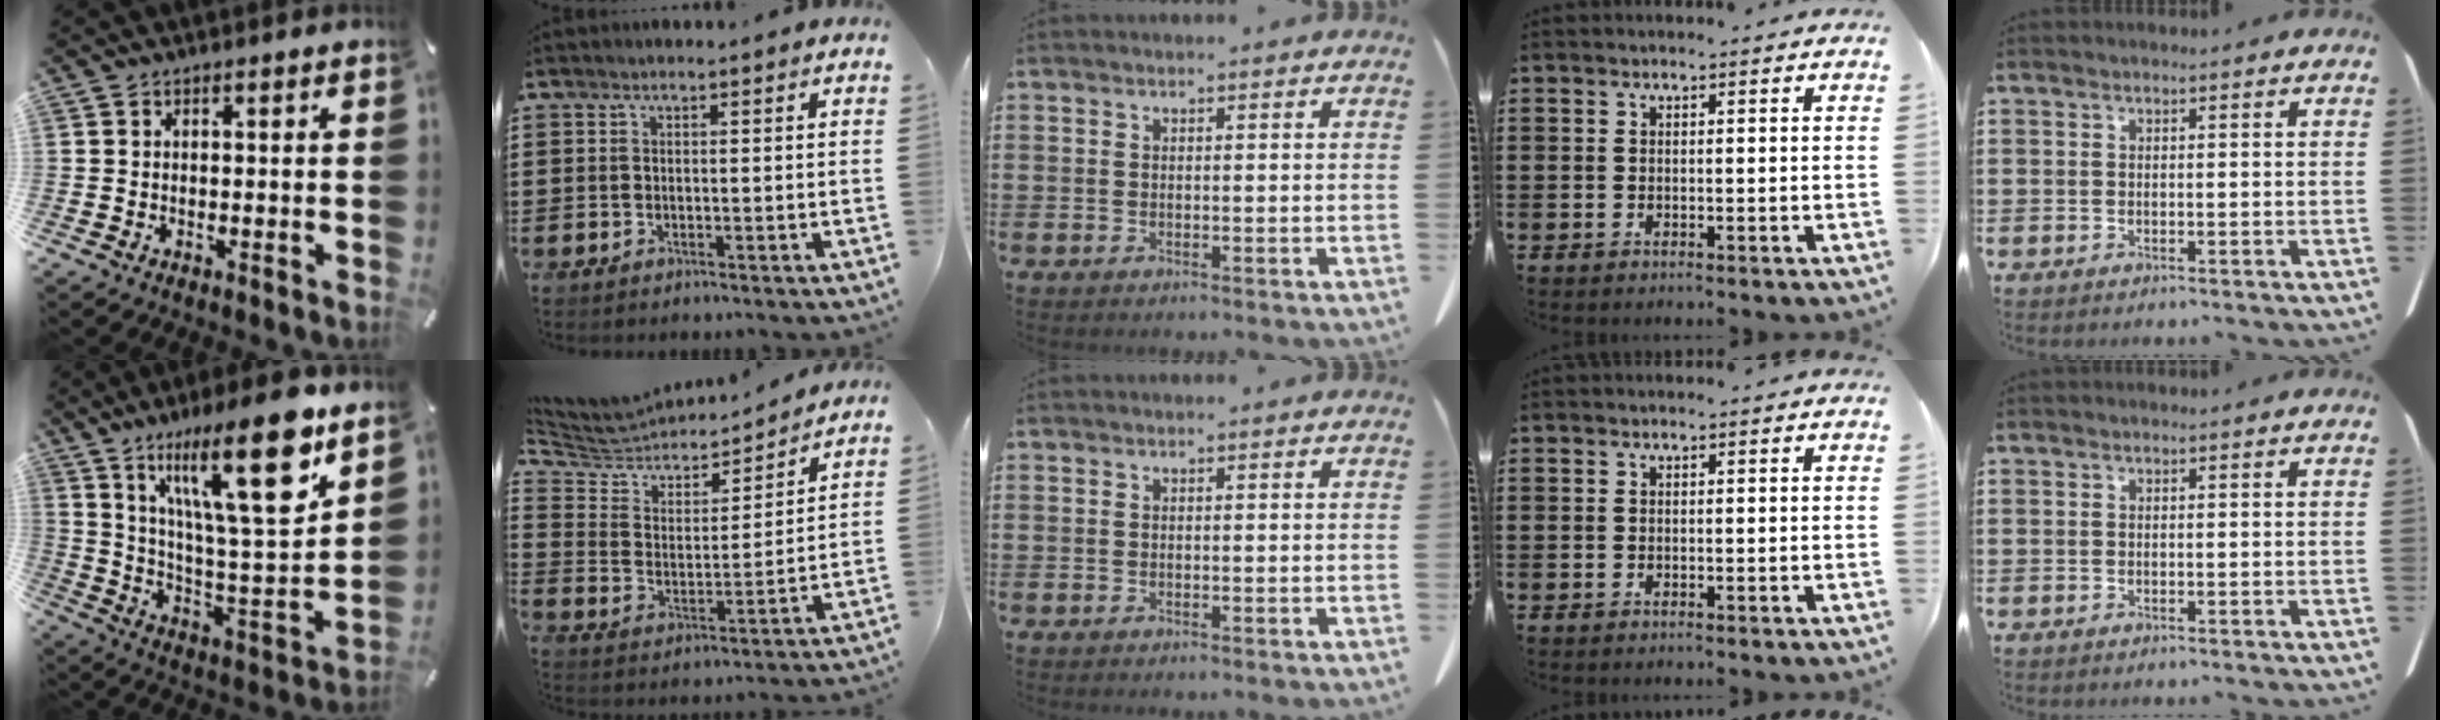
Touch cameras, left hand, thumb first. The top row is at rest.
{"thumb": {"total": 22.7, "force": [14.0, 5.5, 17.0], "torque": [-0.285, -0.084, 0.217]}, "index": {"total": 5.1, "force": [4.6, 2.1, 0.7], "torque": [-0.048, -0.035, 0.073]}}